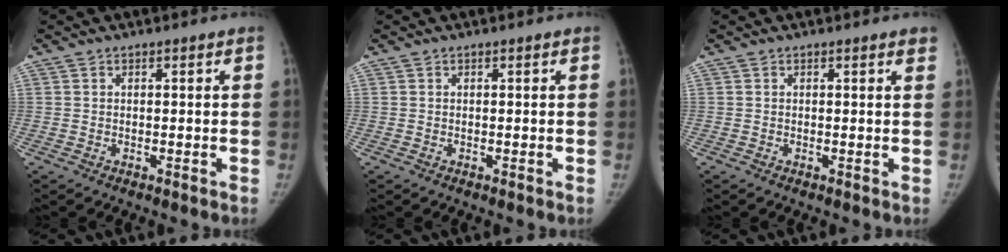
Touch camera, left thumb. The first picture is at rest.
{"total": 0.0}
{"total": 1.2, "force": [0.9, 0.2, 0.8], "torque": [-0.005, 0.000, 0.008]}